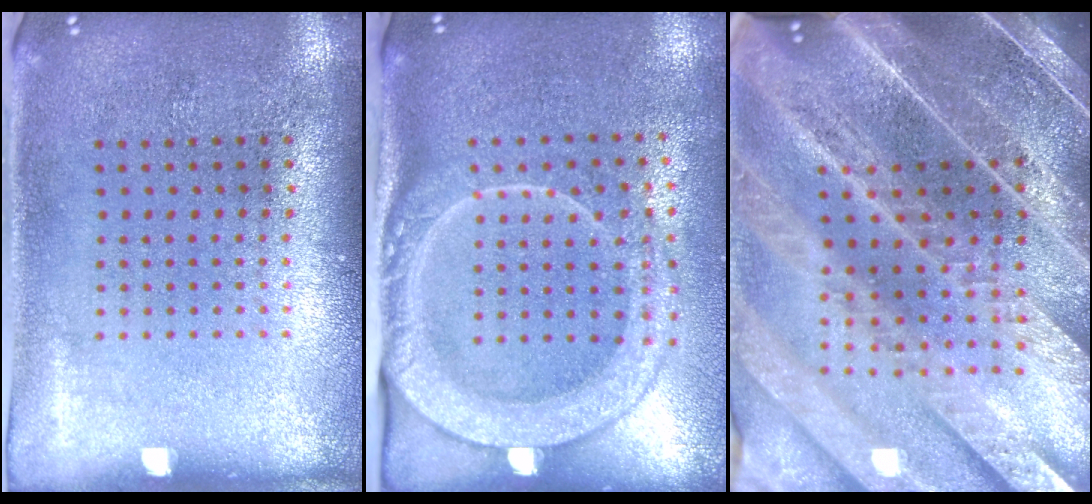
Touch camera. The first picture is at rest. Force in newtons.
{"total": 2.5, "press": 2.0, "slide": 1.5}
{"total": 5.4, "press": 4.6, "slide": 2.9}